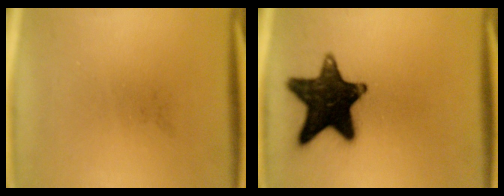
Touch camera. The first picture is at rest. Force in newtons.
{"total": 16.8}